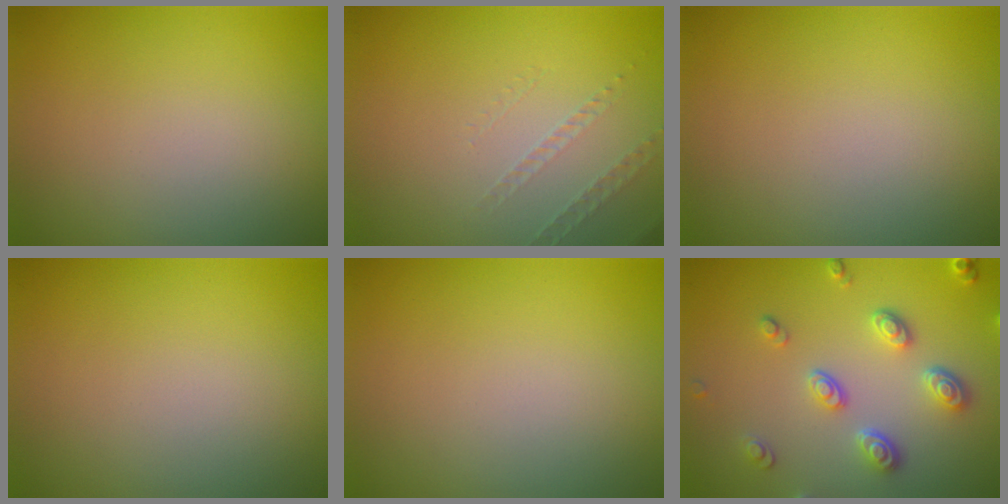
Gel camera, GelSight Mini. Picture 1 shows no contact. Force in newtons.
{"total": 1.0, "press": 0.4, "slide": 0.9}
{"total": 0.0}
{"total": 0.0}
{"total": 0.0}
{"total": 3.3, "press": 3.2, "slide": 0.9}